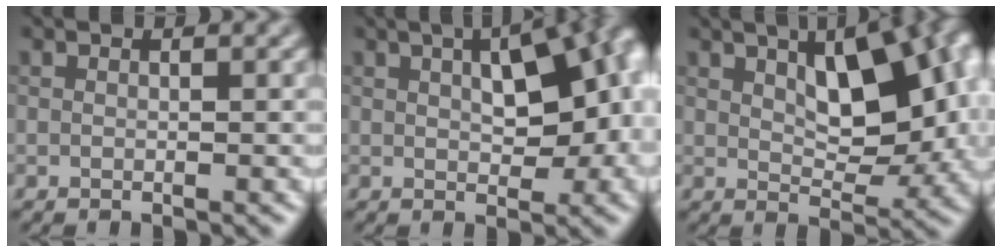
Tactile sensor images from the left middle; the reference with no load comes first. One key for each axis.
{"total": 9.0, "fx": 1.7, "fy": 4.2, "fz": 7.7, "tx": -0.093, "ty": 0.019, "tz": 0.024}
{"total": 9.6, "fx": 2.9, "fy": 4.5, "fz": 8.0, "tx": -0.111, "ty": 0.010, "tz": 0.041}